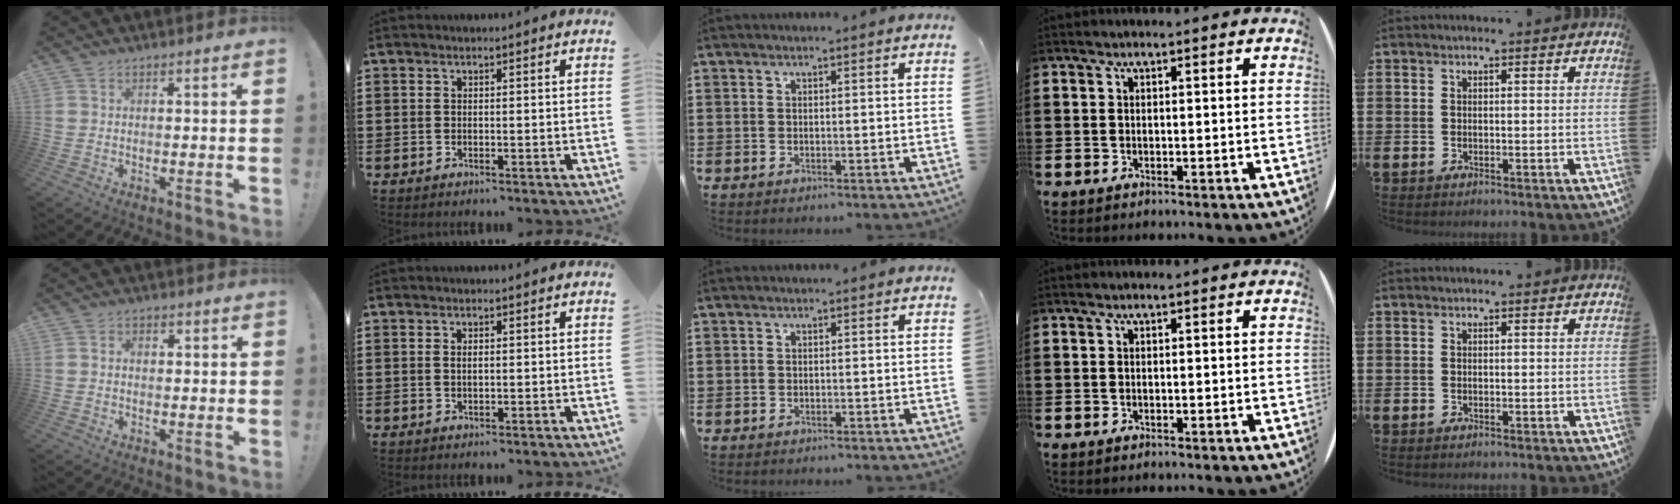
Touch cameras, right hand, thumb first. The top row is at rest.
{"thumb": {"total": 1.7, "force": [0.0, 1.3, 1.0], "torque": [-0.011, 0.003, -0.003]}, "index": {"total": 1.1, "force": [0.1, 0.4, 1.0], "torque": [-0.020, 0.004, -0.001]}, "middle": {"total": 0.6, "force": [-0.6, 0.0, 0.0], "torque": [-0.002, 0.000, -0.014]}}